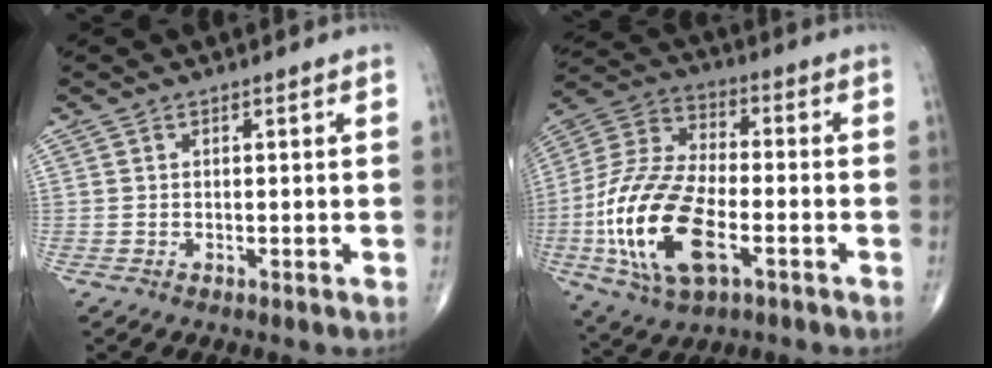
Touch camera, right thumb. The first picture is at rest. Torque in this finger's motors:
{"motor_torque": [1.65, 1.39, 1.92, -0.30, 0.26]}